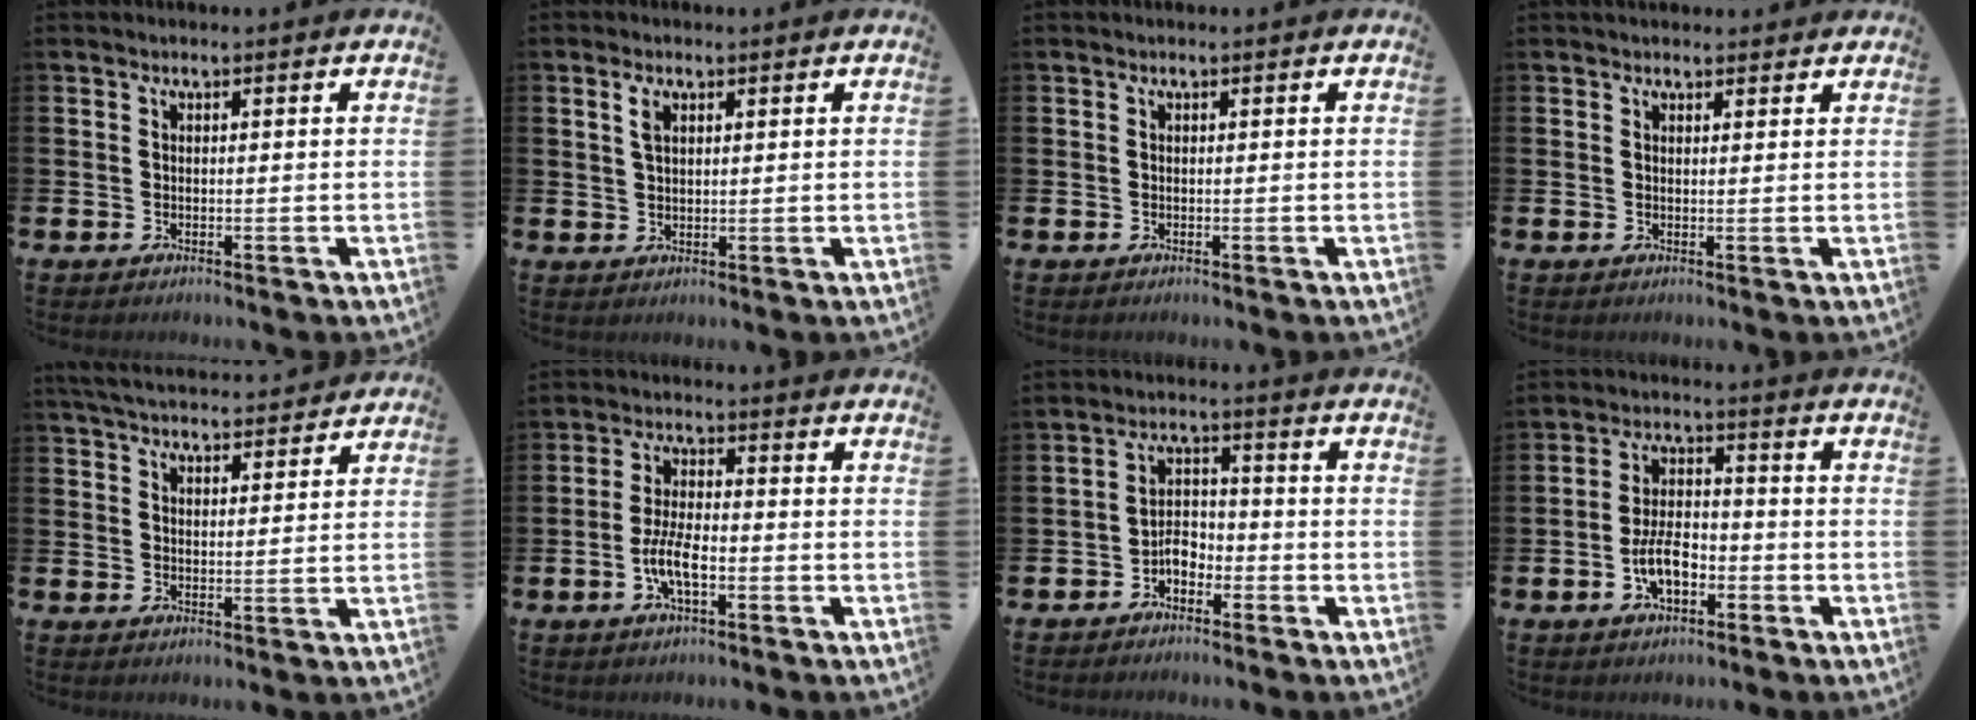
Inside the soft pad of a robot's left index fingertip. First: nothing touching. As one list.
[{"total": 2.3, "force": [1.4, 1.2, 1.4], "torque": [-0.012, -0.003, 0.020]}, {"total": 0.0}, {"total": 1.2, "force": [1.1, 0.5, 0.0], "torque": [0.017, -0.003, 0.016]}, {"total": 5.3, "force": [5.2, 0.6, 0.7], "torque": [-0.025, -0.028, 0.093]}, {"total": 5.4, "force": [-1.7, 2.0, 4.7], "torque": [-0.094, -0.003, -0.038]}, {"total": 3.4, "force": [-2.1, 2.0, 1.7], "torque": [-0.035, 0.009, -0.045]}, {"total": 5.8, "force": [-2.2, 3.0, 4.4], "torque": [-0.074, 0.008, -0.042]}]